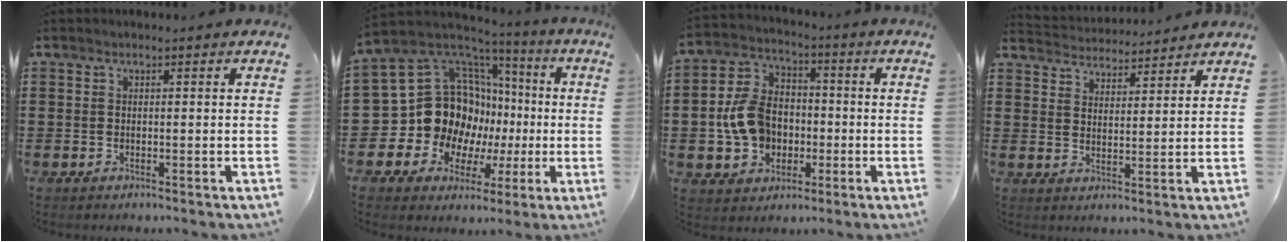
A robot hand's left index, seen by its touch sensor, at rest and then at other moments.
{"total": 14.5, "force": [-0.2, 13.1, 6.2], "torque": [-0.173, -0.029, 0.017]}
{"total": 9.5, "force": [-1.3, 7.6, 5.6], "torque": [-0.146, 0.018, -0.025]}
{"total": 4.0, "force": [4.0, 0.2, -0.2], "torque": [-0.014, -0.023, 0.069]}